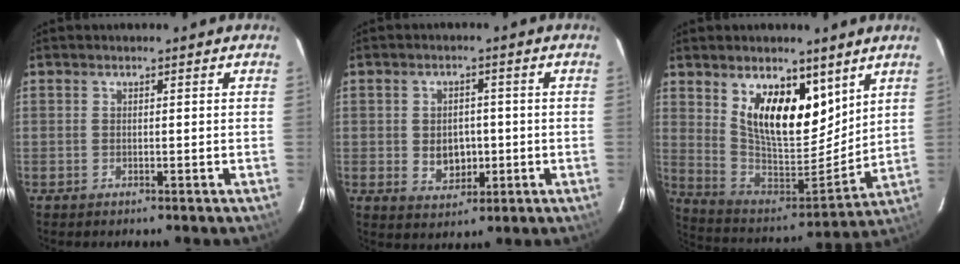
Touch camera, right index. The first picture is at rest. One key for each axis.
{"total": 5.8, "fx": -0.7, "fy": 4.6, "fz": 3.4, "tx": -0.063, "ty": -0.001, "tz": 0.001}
{"total": 16.3, "fx": 8.6, "fy": 7.9, "fz": 11.4, "tx": -0.206, "ty": -0.010, "tz": 0.165}